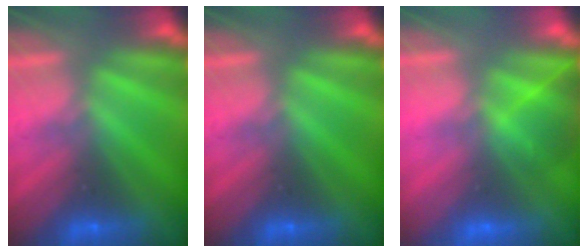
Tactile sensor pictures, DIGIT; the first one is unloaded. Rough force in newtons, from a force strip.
{"total": 0.0}
{"total": 2.8}